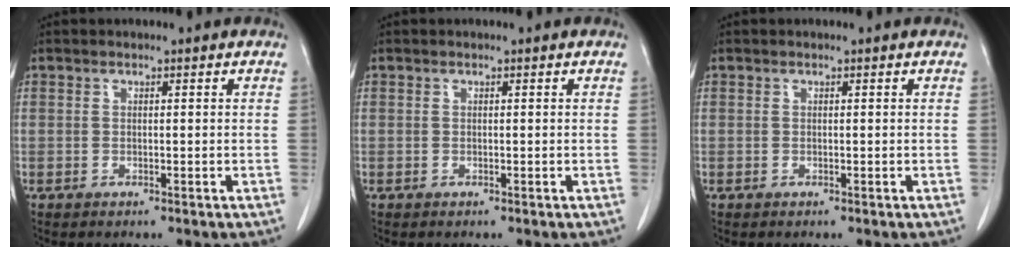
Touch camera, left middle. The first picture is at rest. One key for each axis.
{"total": 0.0}
{"total": 0.0}